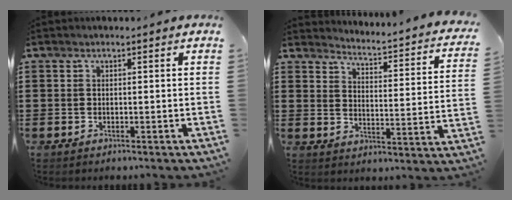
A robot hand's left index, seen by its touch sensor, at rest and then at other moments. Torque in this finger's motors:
{"motor_torque": [1.24, -0.90, -0.03, 0.00]}